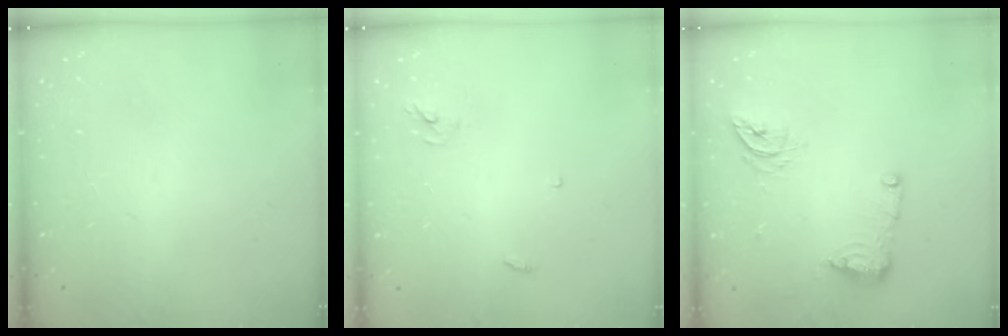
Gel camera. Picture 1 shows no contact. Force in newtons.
{"total": 3.0, "press": 3.0, "slide": 0.2}
{"total": 10.0, "press": 10.0, "slide": 0.8}